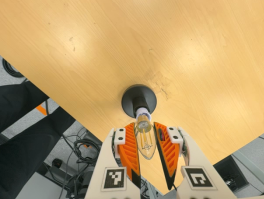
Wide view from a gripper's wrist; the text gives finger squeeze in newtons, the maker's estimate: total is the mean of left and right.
{"total": 10.4, "left": 9.4, "right": 11.4}